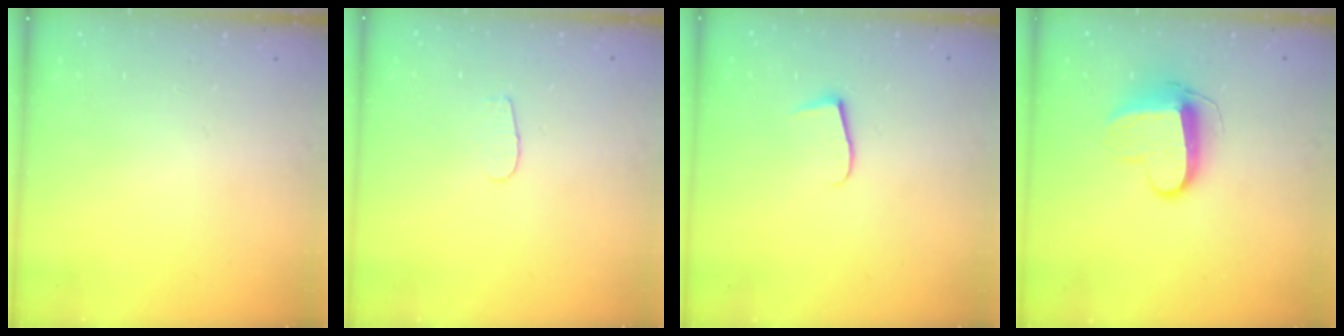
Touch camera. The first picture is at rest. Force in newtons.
{"total": 3.1, "press": 3.1, "slide": 0.3}
{"total": 7.0, "press": 6.9, "slide": 0.5}
{"total": 9.5, "press": 9.5, "slide": 0.2}